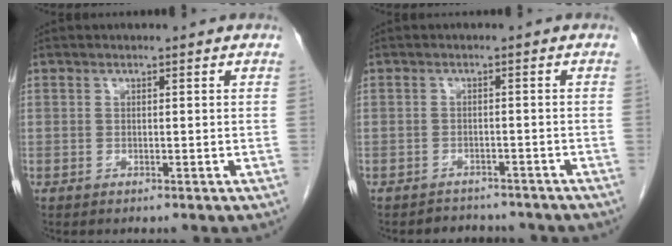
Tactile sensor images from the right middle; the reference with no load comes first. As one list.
[{"total": 5.5, "force": [-5.1, 2.0, 0.6], "torque": [-0.011, 0.004, -0.059]}]